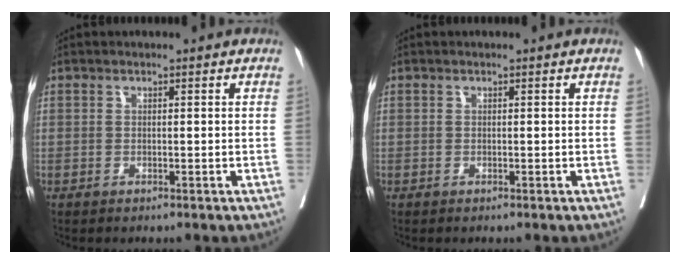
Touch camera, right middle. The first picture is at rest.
{"total": 0.0}